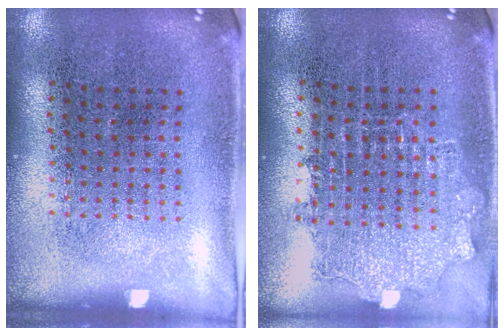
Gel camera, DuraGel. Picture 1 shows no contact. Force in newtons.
{"total": 1.1, "press": 1.1, "slide": 0.3}